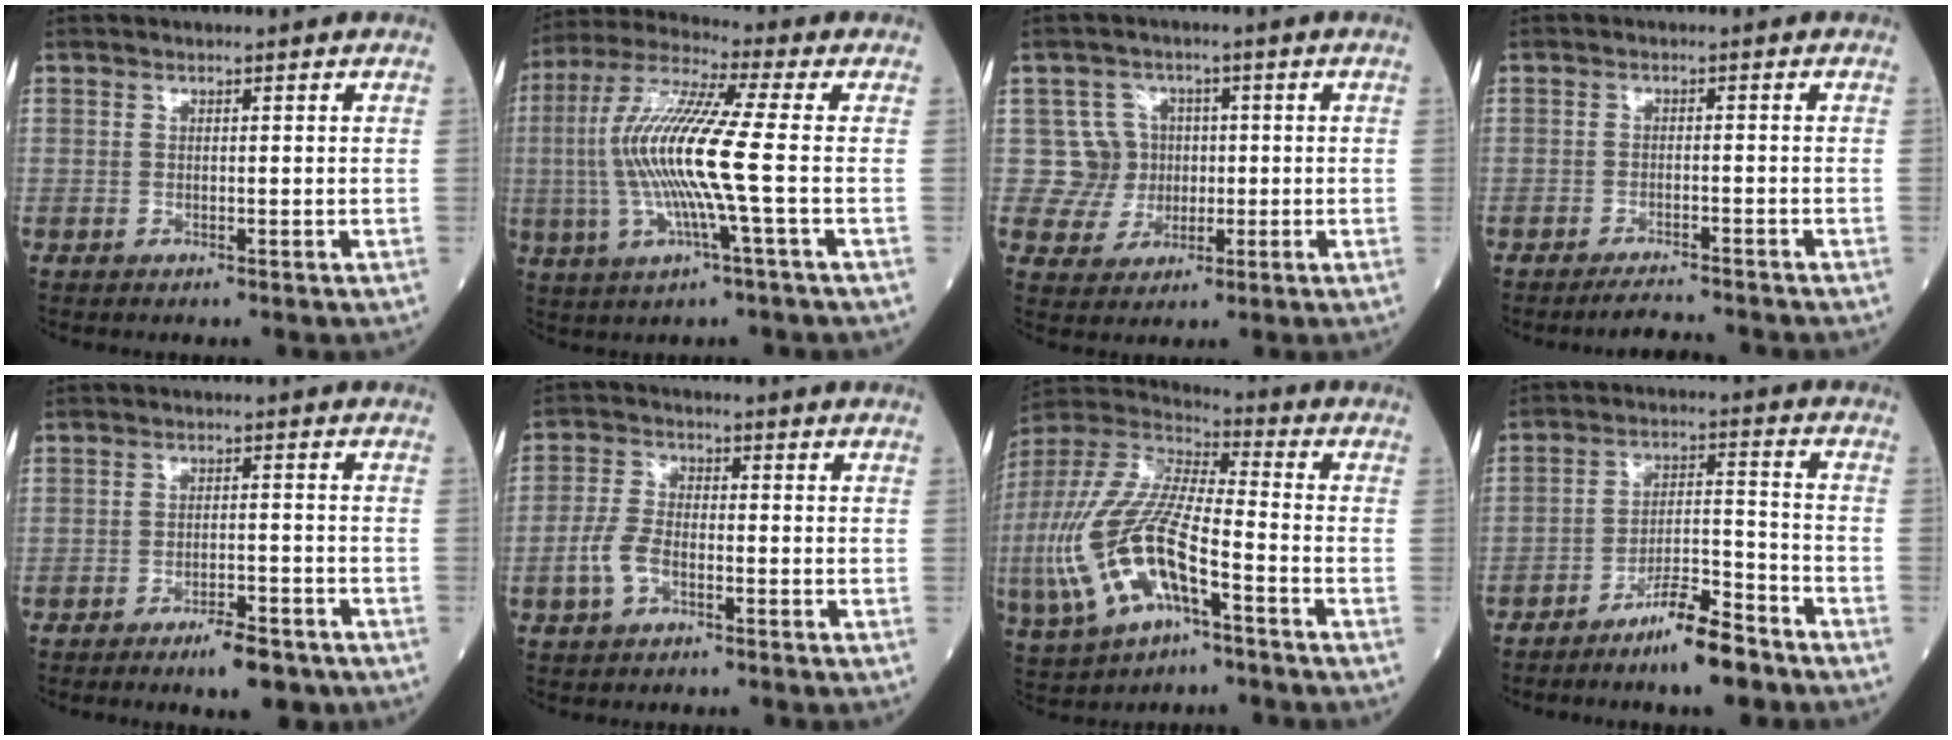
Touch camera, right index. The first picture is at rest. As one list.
[{"total": 13.6, "force": [-1.2, -0.2, 13.6], "torque": [-0.285, 0.004, -0.034]}, {"total": 5.5, "force": [0.3, 5.5, -0.3], "torque": [0.014, 0.015, 0.007]}, {"total": 4.7, "force": [-4.6, -0.2, 1.3], "torque": [-0.019, -0.016, -0.070]}, {"total": 5.3, "force": [-3.9, 1.1, 3.4], "torque": [-0.057, -0.004, -0.058]}, {"total": 4.9, "force": [-2.1, 2.6, 3.6], "torque": [-0.091, 0.006, -0.046]}, {"total": 18.0, "force": [-6.2, 5.6, 15.9], "torque": [-0.362, -0.008, -0.113]}, {"total": 8.5, "force": [-6.6, 0.9, 5.3], "torque": [-0.092, 0.000, -0.119]}]